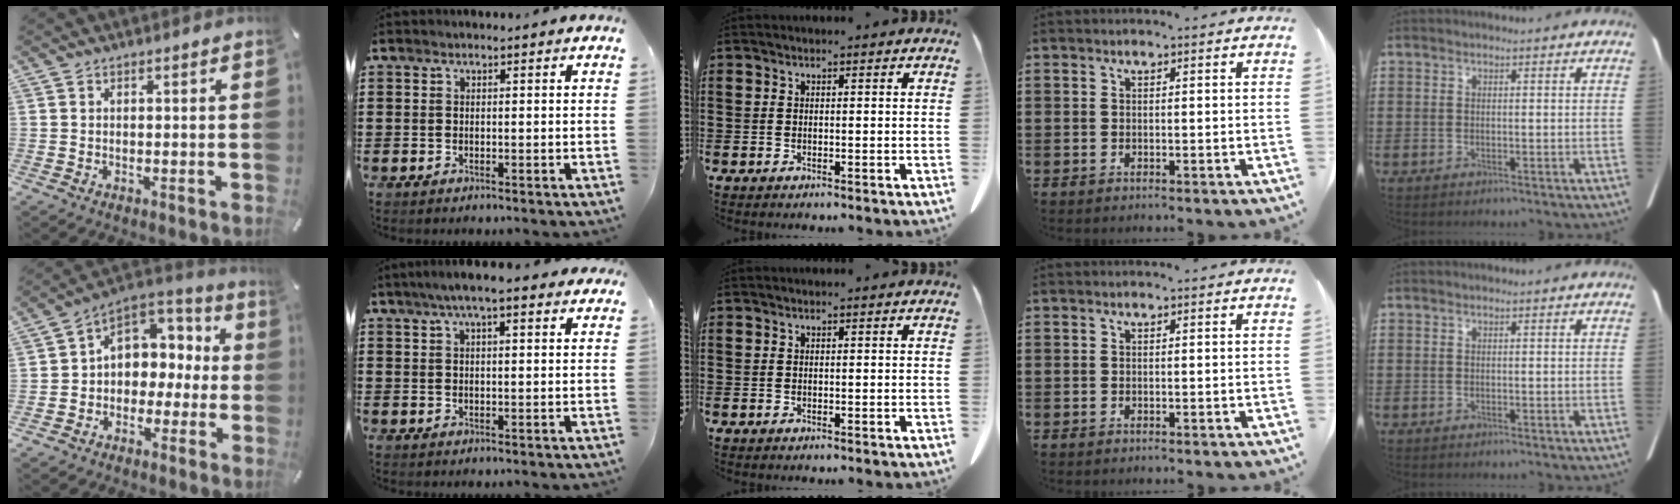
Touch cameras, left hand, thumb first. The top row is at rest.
{"thumb": {"total": 8.8, "force": [1.6, 8.0, 3.1], "torque": [-0.051, -0.010, 0.035]}, "index": {"total": 5.3, "force": [3.6, 0.8, 3.7], "torque": [-0.079, 0.005, 0.063]}}